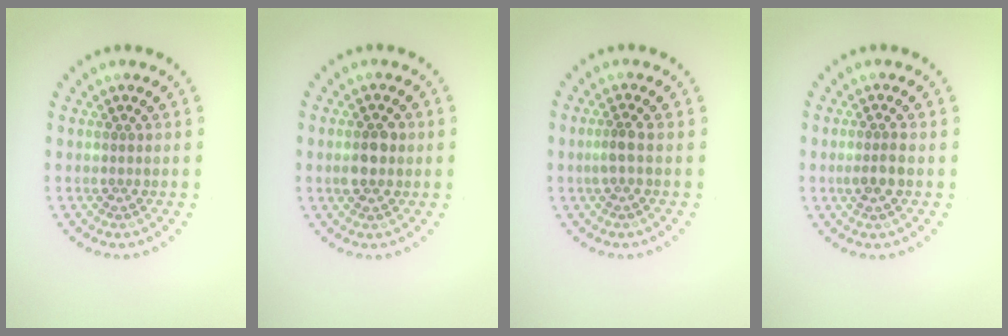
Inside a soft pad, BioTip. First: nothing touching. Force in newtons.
{"total": 2.6, "press": 2.6, "slide": 0.1}
{"total": 1.4, "press": 1.0, "slide": 0.9}
{"total": 1.9, "press": 1.6, "slide": 0.9}